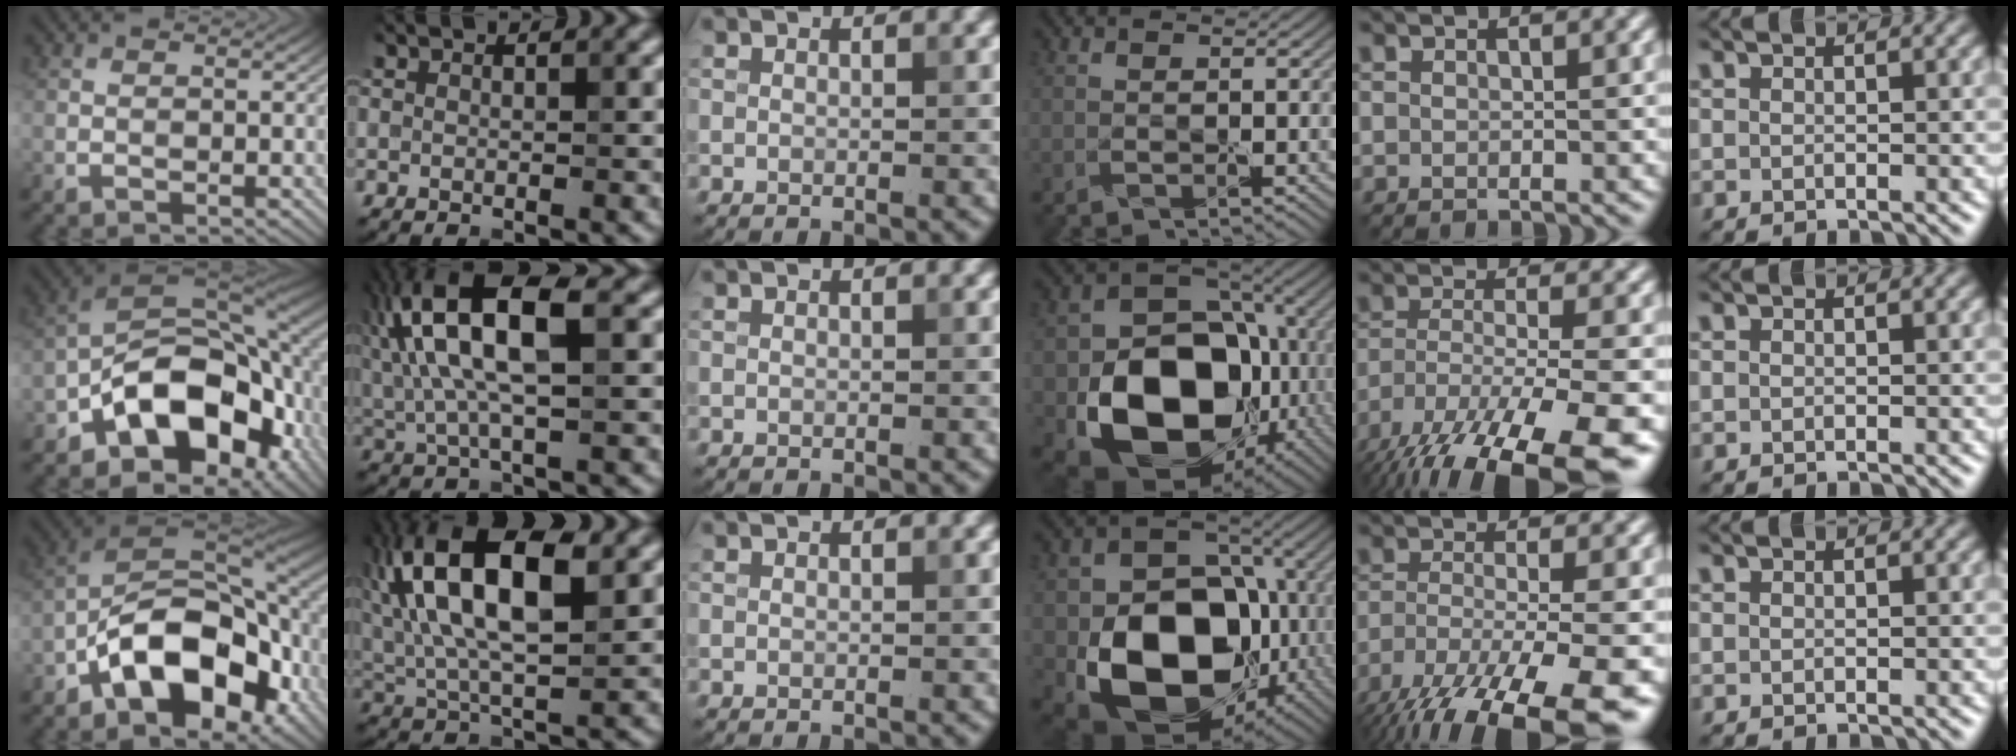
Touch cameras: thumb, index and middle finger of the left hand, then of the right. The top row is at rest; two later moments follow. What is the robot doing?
{"motion": "peel", "object": "shipping label"}